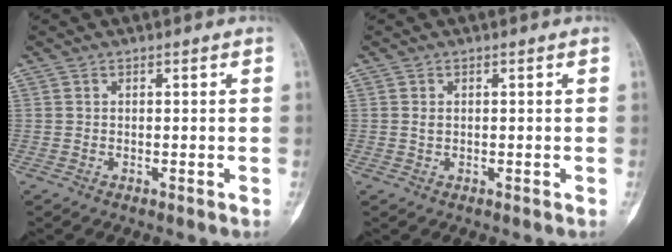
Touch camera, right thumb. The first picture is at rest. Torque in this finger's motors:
{"motor_torque": [0.12, 0.13, 0.17, -0.17, 0.08]}